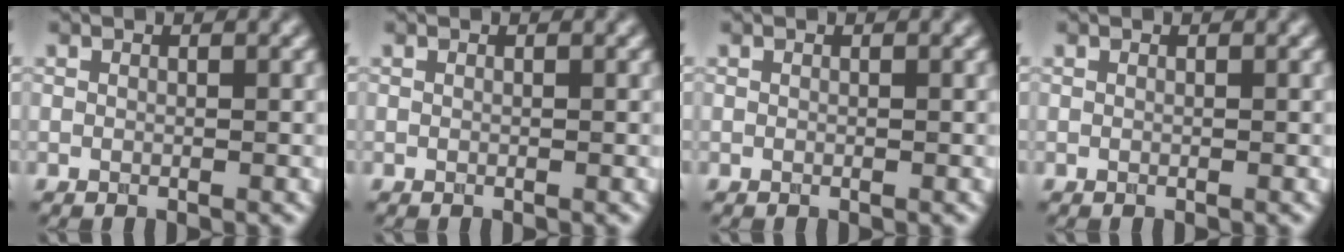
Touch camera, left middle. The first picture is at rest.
{"total": 0.0}
{"total": 0.0}
{"total": 0.0}